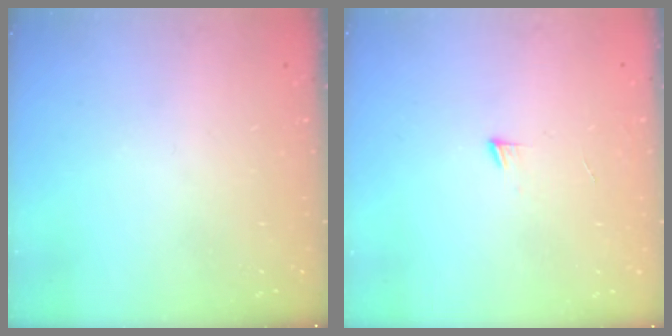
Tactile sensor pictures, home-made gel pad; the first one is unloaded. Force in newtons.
{"total": 4.3, "press": 4.2, "slide": 0.4}